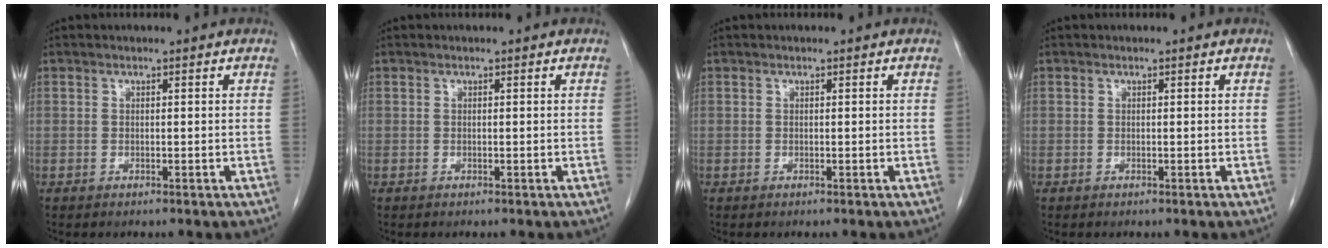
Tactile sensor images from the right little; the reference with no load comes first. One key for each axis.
{"total": 0.0}
{"total": 0.0}
{"total": 0.0}